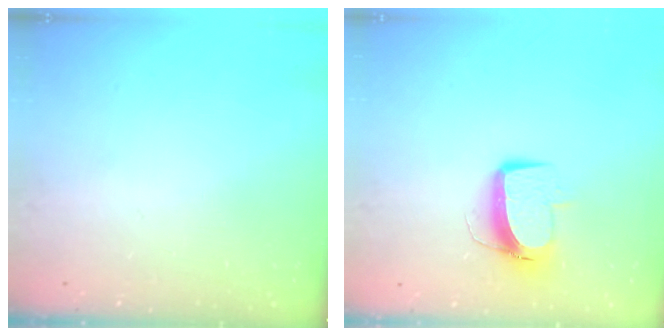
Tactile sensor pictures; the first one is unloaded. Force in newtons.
{"total": 9.9, "press": 9.9, "slide": 0.8}